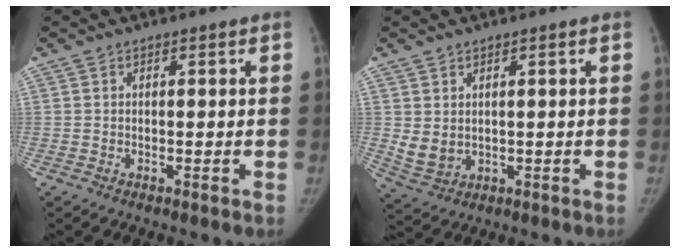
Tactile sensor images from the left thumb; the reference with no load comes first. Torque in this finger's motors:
{"motor_torque": [0.02, 0.07, 0.41, -0.42, 0.02]}